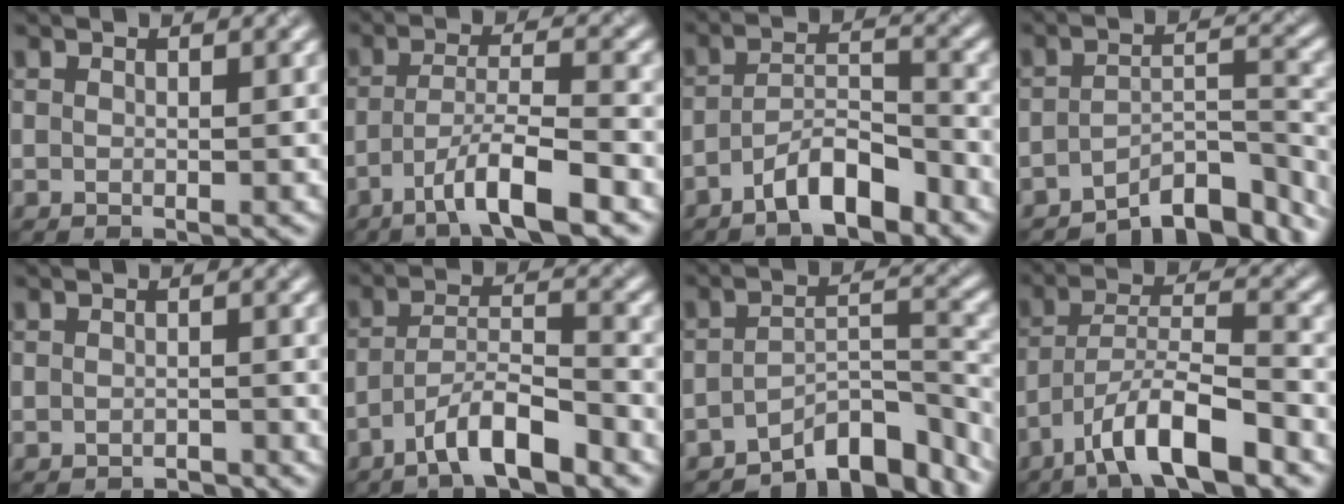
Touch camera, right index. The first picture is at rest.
{"total": 6.1, "force": [-3.5, 1.0, 5.0], "torque": [-0.083, 0.008, -0.065]}
{"total": 5.1, "force": [-3.4, 1.6, 3.5], "torque": [-0.059, 0.009, -0.064]}
{"total": 6.9, "force": [-5.7, 2.0, 3.4], "torque": [-0.036, -0.002, -0.088]}
{"total": 1.2, "force": [-1.2, 0.3, 0.1], "torque": [0.000, 0.001, -0.019]}
{"total": 5.4, "force": [-3.7, 1.1, 3.8], "torque": [-0.064, 0.009, -0.070]}
{"total": 7.4, "force": [-5.9, 2.6, 3.6], "torque": [-0.035, -0.003, -0.095]}
{"total": 7.5, "force": [-4.9, 1.7, 5.4], "torque": [-0.092, 0.012, -0.088]}